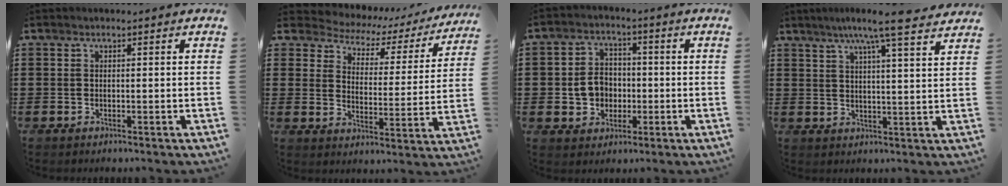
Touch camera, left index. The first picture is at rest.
{"total": 2.9, "force": [2.5, 1.5, 0.7], "torque": [-0.036, -0.022, 0.031]}
{"total": 5.6, "force": [-0.6, 4.9, 2.7], "torque": [-0.056, 0.010, -0.014]}
{"total": 7.5, "force": [5.9, -0.3, 4.6], "torque": [-0.098, -0.019, 0.099]}